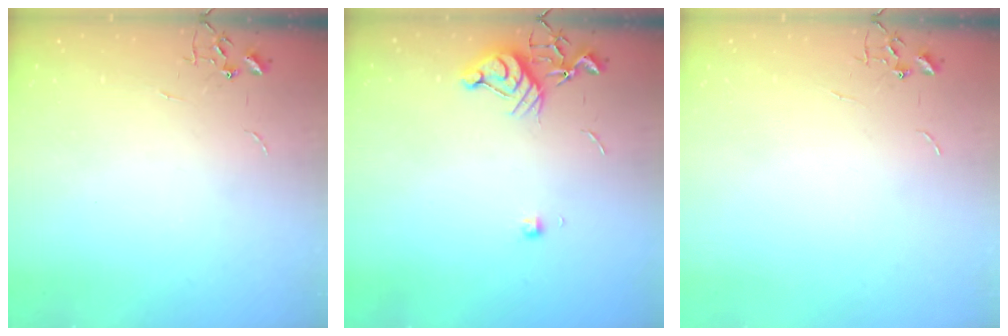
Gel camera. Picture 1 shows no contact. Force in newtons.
{"total": 8.5, "press": 8.5, "slide": 0.9}
{"total": 0.0}